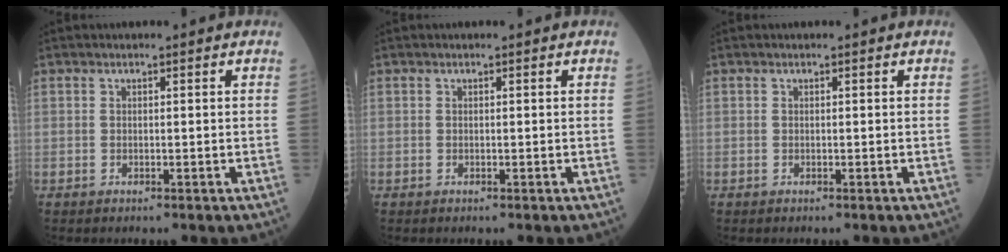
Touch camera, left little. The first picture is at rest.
{"total": 0.0}
{"total": 0.0}